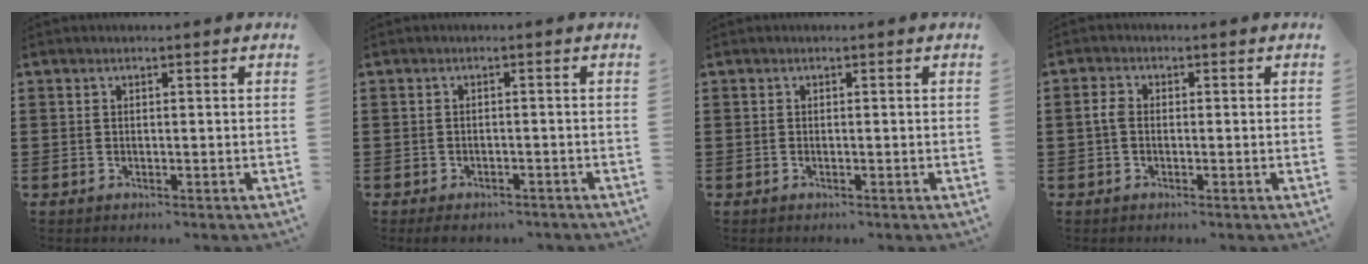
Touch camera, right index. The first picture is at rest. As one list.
[{"total": 1.7, "force": [-1.6, 0.4, 0.4], "torque": [-0.011, -0.001, -0.032]}, {"total": 0.0}, {"total": 2.2, "force": [-0.3, 1.5, 1.6], "torque": [-0.049, -0.002, -0.010]}]